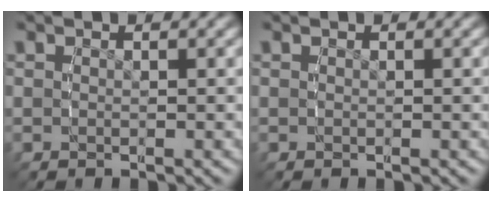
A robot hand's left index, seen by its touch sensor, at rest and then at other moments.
{"total": 0.0}